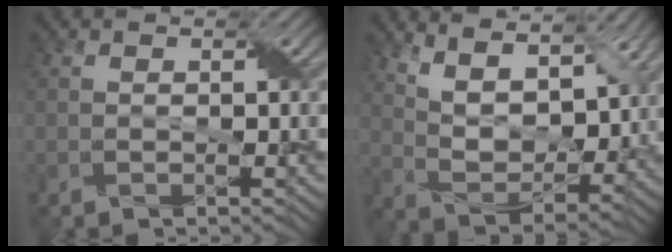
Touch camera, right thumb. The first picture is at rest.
{"total": 10.8, "force": [6.9, 4.8, 6.8], "torque": [-0.146, -0.004, 0.116]}